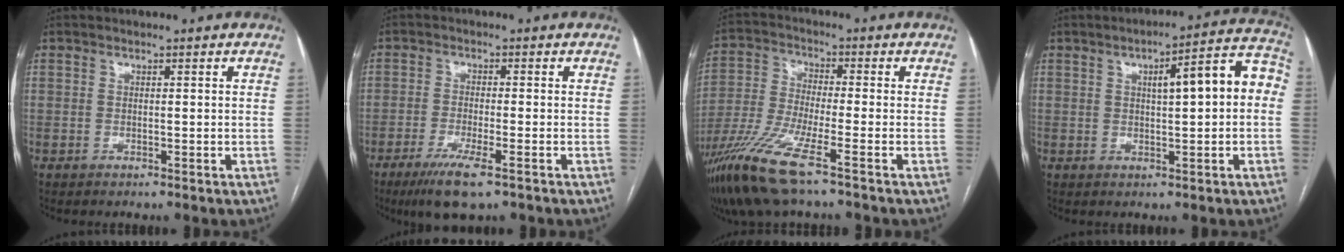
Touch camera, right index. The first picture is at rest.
{"total": 6.9, "force": [-4.2, 0.7, 5.4], "torque": [-0.100, -0.018, -0.072]}
{"total": 12.6, "force": [-7.9, 0.8, 9.8], "torque": [-0.206, -0.029, -0.154]}
{"total": 10.2, "force": [1.1, 1.9, 10.0], "torque": [-0.130, 0.037, 0.013]}